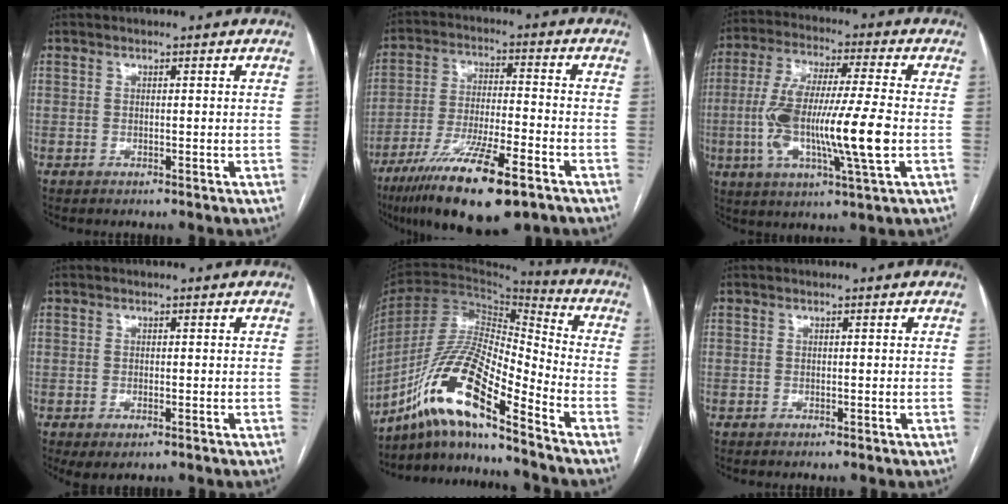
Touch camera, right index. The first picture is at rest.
{"total": 17.1, "force": [-10.8, 2.7, 12.9], "torque": [-0.230, -0.038, -0.187]}
{"total": 16.8, "force": [-2.5, 1.4, 16.5], "torque": [-0.319, -0.004, -0.045]}
{"total": 2.5, "force": [-1.2, 1.0, 2.0], "torque": [-0.032, -0.004, -0.012]}
{"total": 16.2, "force": [-11.0, 1.8, 11.8], "torque": [-0.228, 0.002, -0.201]}
{"total": 0.0}